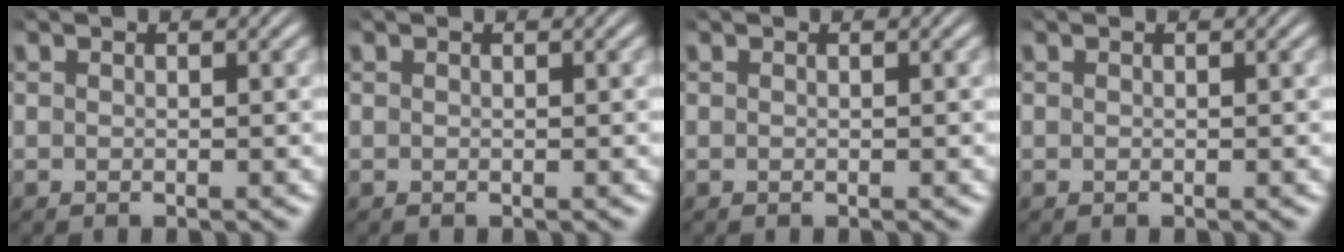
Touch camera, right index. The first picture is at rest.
{"total": 0.0}
{"total": 0.0}
{"total": 0.0}